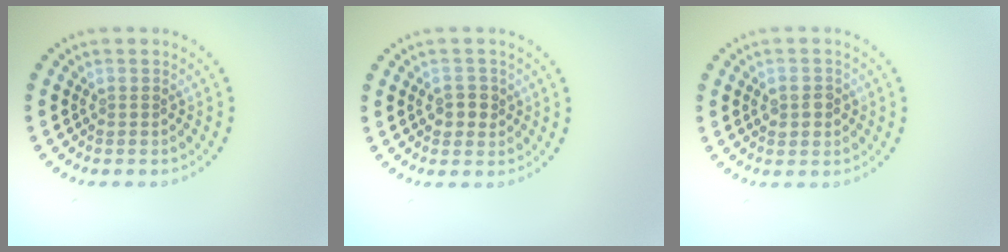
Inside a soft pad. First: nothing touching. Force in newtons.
{"total": 2.0, "press": 1.9, "slide": 0.6}
{"total": 1.8, "press": 1.8, "slide": 0.0}